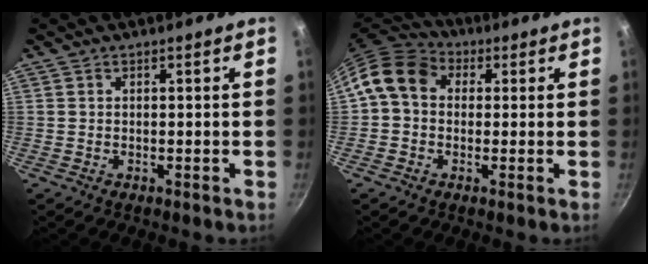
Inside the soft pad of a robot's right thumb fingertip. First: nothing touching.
{"total": 9.7, "force": [1.4, 7.8, 5.5], "torque": [-0.081, 0.023, 0.003]}